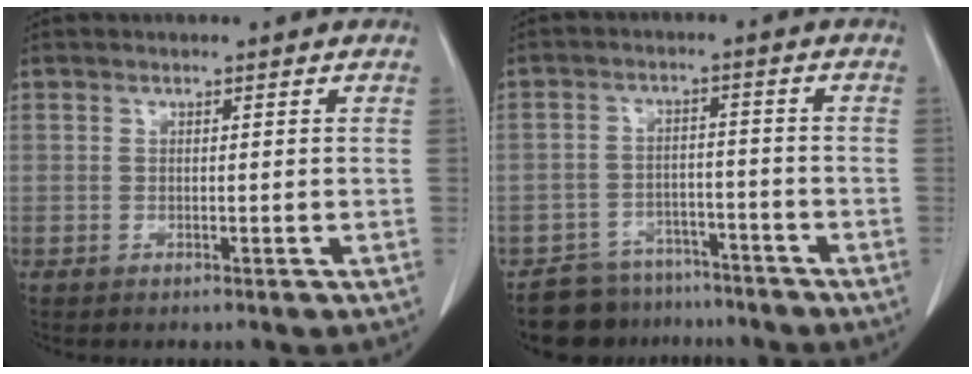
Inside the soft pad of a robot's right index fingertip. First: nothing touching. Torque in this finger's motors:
{"motor_torque": [-0.73, -0.06, -0.92, -0.21]}